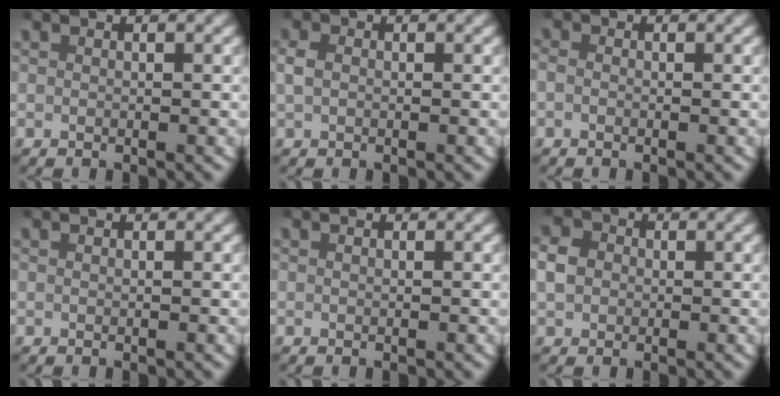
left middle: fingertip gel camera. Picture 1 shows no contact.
{"total": 1.5, "force": [0.0, 1.2, 0.9], "torque": [-0.032, -0.001, 0.001]}
{"total": 0.8, "force": [-0.3, 0.7, 0.4], "torque": [-0.010, -0.003, -0.009]}
{"total": 0.0}
{"total": 0.0}
{"total": 2.8, "force": [0.1, 2.6, 1.2], "torque": [-0.039, -0.006, 0.002]}